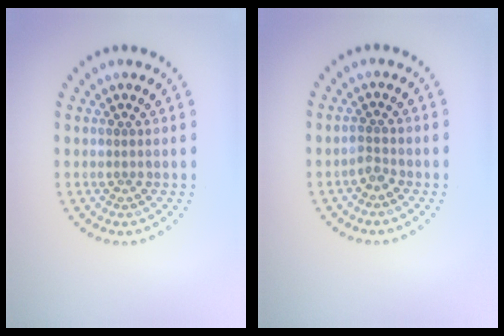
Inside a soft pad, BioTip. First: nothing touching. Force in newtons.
{"total": 1.2, "press": 1.0, "slide": 0.7}